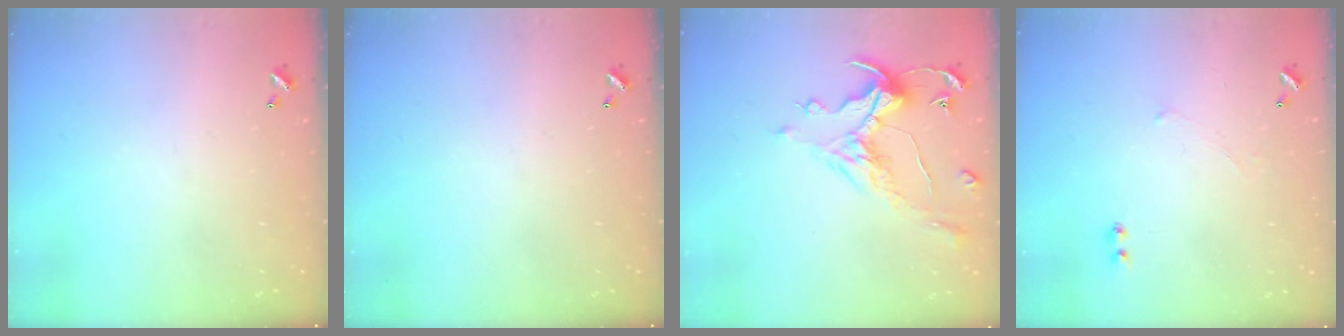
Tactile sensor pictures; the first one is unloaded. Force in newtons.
{"total": 0.0}
{"total": 1.0, "press": 0.2, "slide": 1.0}
{"total": 1.2, "press": 1.1, "slide": 0.5}